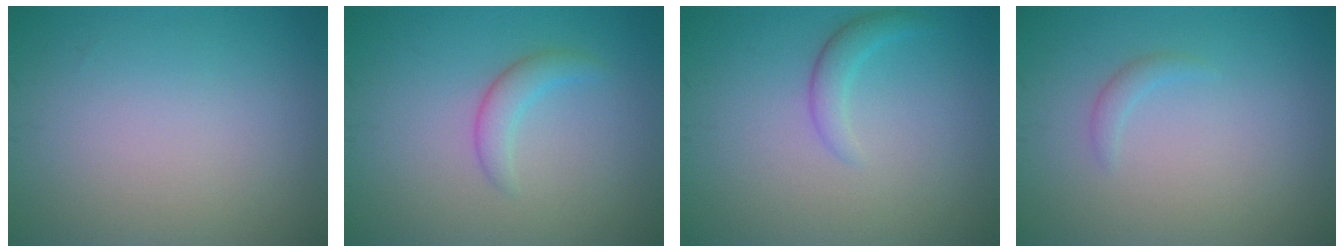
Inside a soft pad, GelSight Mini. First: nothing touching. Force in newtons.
{"total": 1.9, "press": 1.9, "slide": 0.1}
{"total": 1.7, "press": 1.7, "slide": 0.1}
{"total": 0.9, "press": 0.9, "slide": 0.1}